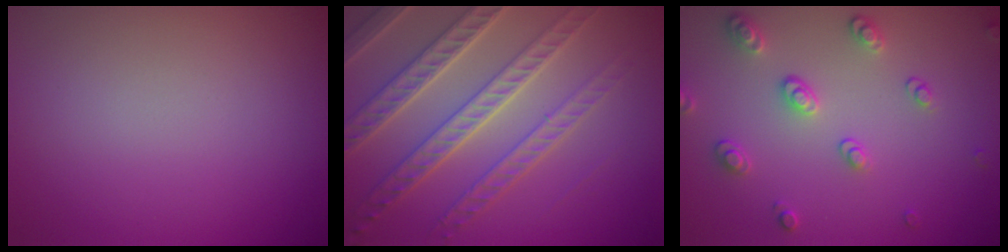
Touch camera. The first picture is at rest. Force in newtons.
{"total": 6.4, "press": 5.2, "slide": 3.9}
{"total": 2.5, "press": 2.5, "slide": 0.4}